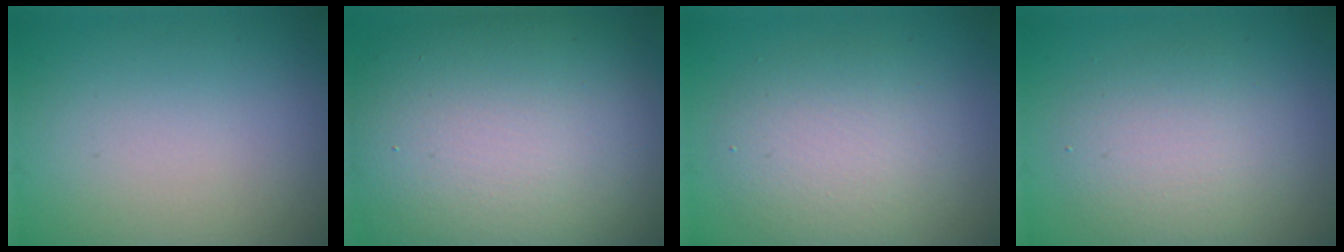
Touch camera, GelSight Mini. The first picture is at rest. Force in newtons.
{"total": 15.0, "press": 15.0, "slide": 0.5}
{"total": 4.6, "press": 4.5, "slide": 0.4}
{"total": 4.0, "press": 4.0, "slide": 0.2}